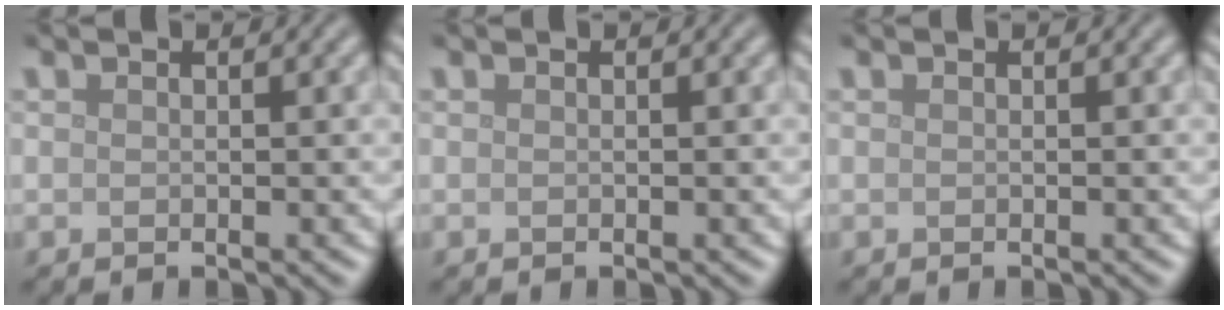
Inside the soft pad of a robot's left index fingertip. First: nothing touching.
{"total": 0.0}
{"total": 0.0}